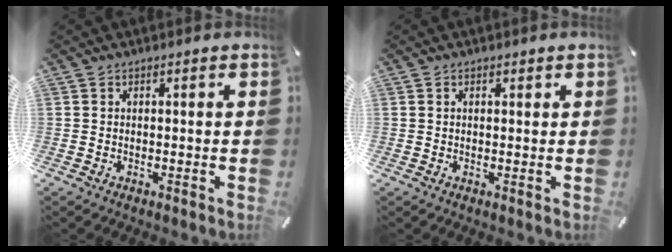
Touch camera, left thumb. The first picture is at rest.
{"total": 1.0, "force": [0.4, 0.6, 0.7], "torque": [-0.015, 0.002, 0.006]}